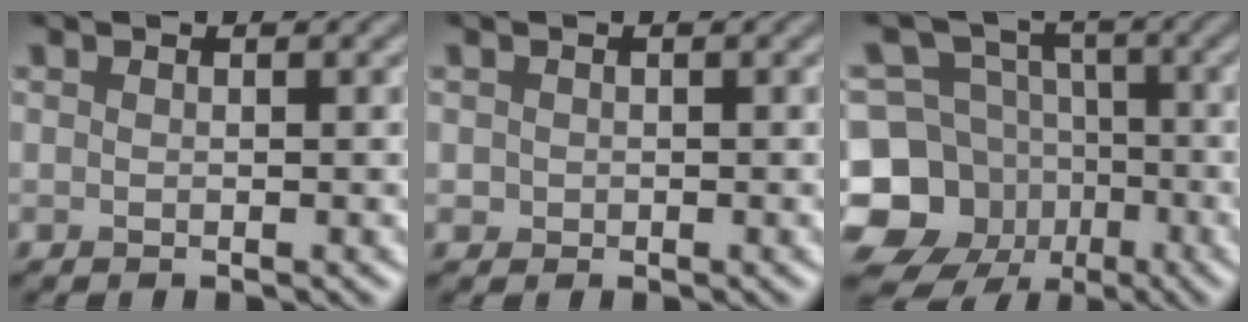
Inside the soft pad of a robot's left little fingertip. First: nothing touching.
{"total": 0.7, "force": [0.1, 0.7, 0.1], "torque": [0.003, -0.001, -0.002]}
{"total": 10.4, "force": [-3.8, 9.1, 3.2], "torque": [-0.064, -0.002, -0.093]}